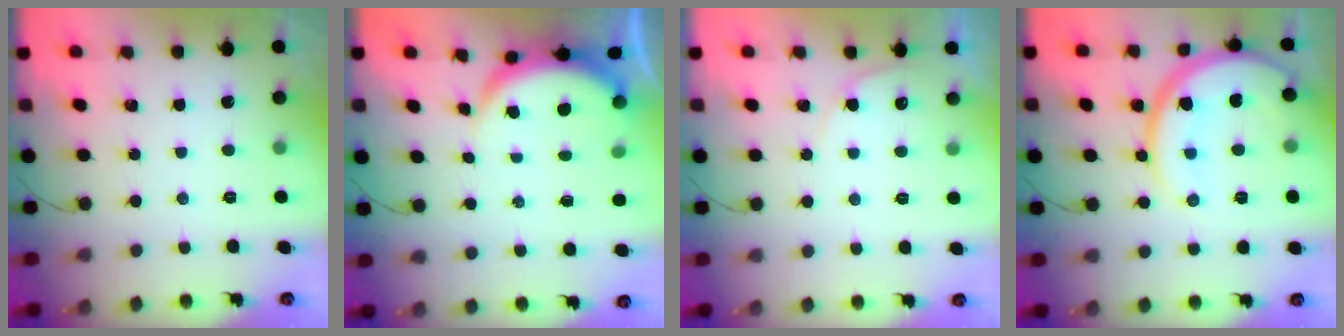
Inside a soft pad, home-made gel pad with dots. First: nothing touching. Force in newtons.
{"total": 5.7, "press": 5.7, "slide": 0.3}
{"total": 3.8, "press": 3.8, "slide": 0.4}
{"total": 15.3, "press": 15.3, "slide": 1.1}